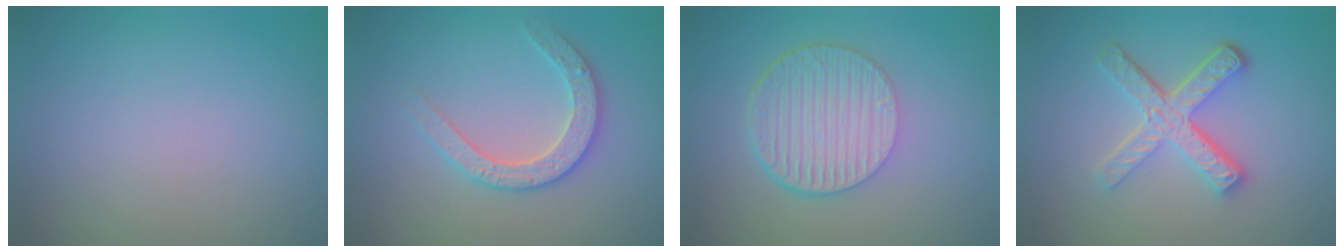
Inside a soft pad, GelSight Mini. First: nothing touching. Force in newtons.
{"total": 2.8, "press": 2.7, "slide": 0.6}
{"total": 6.5, "press": 4.3, "slide": 4.8}
{"total": 5.0, "press": 3.5, "slide": 3.6}